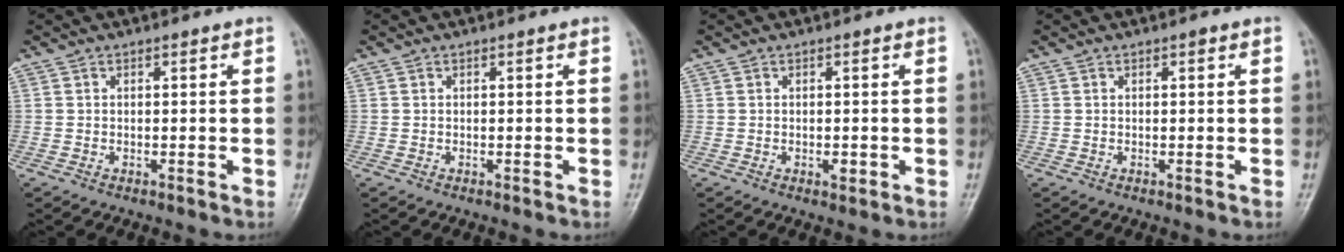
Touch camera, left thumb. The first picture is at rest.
{"total": 0.0}
{"total": 1.7, "force": [-0.4, 0.9, 1.4], "torque": [-0.014, -0.001, -0.004]}
{"total": 0.5, "force": [0.2, 0.1, 0.5], "torque": [-0.008, 0.001, 0.002]}